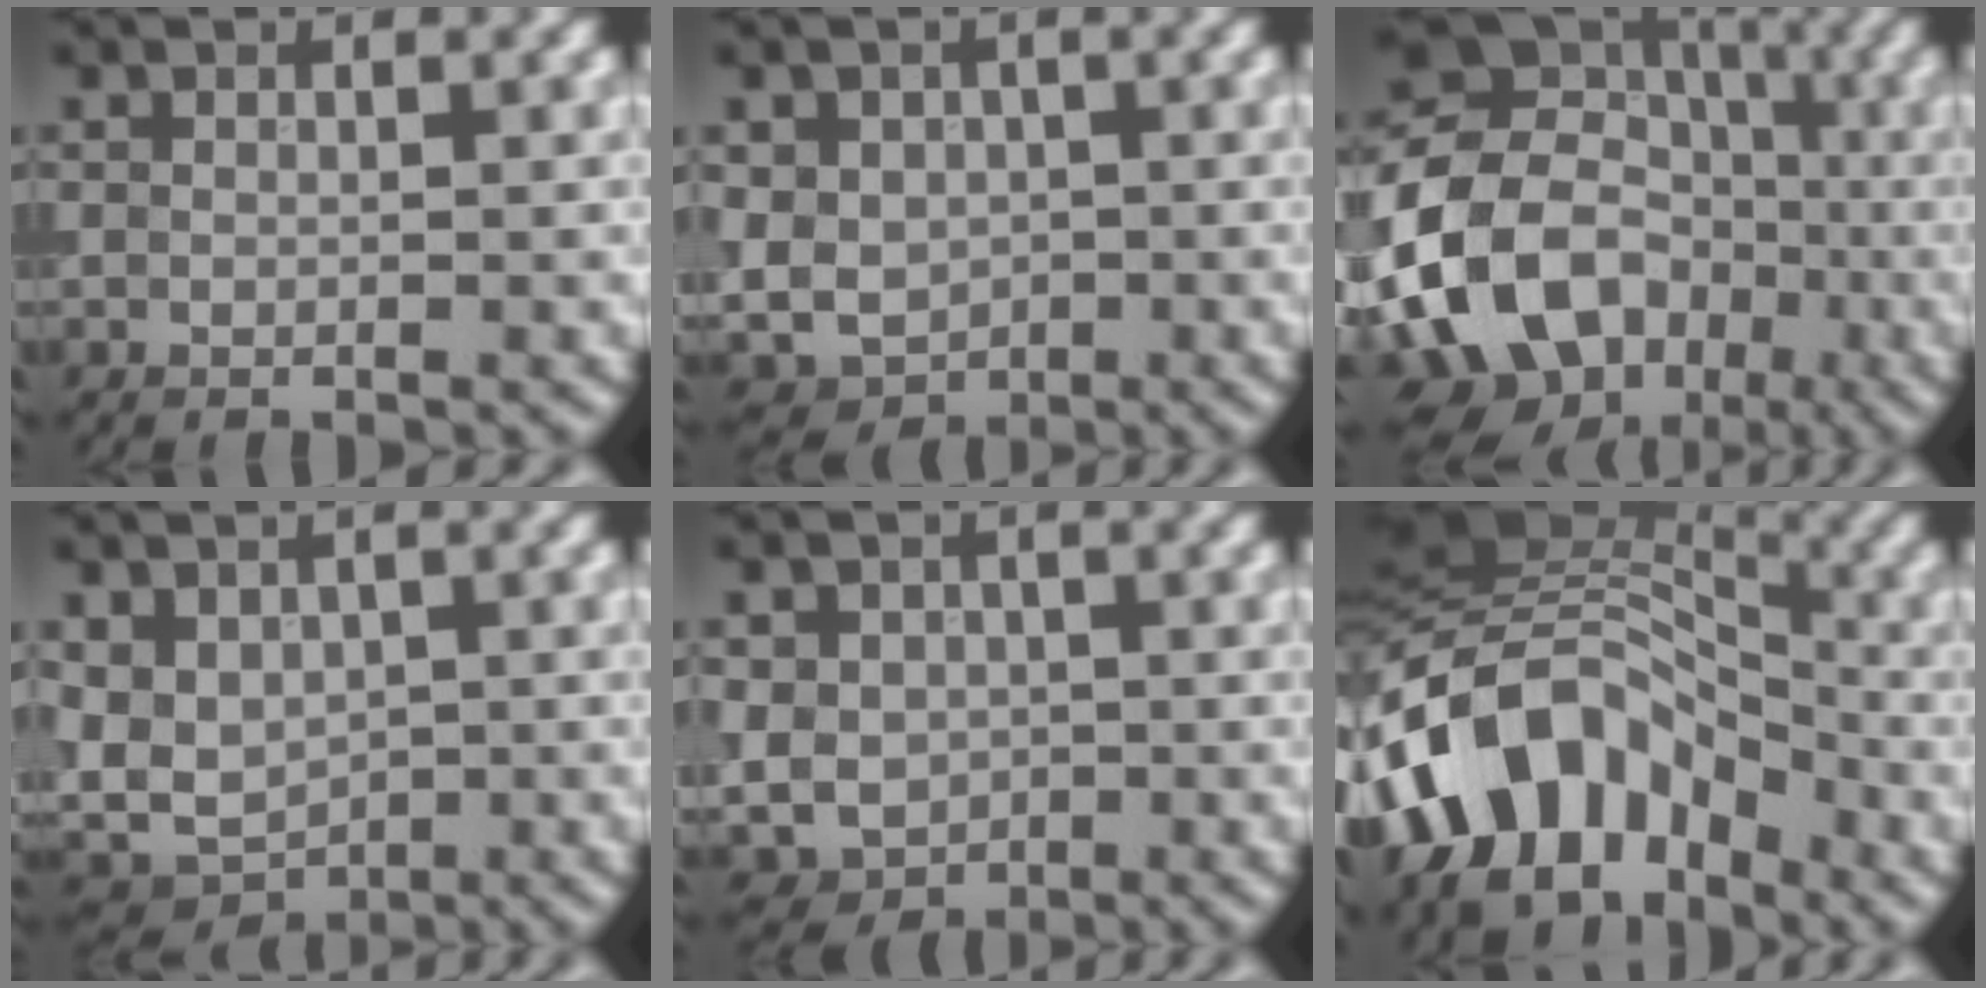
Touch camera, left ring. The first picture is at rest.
{"total": 6.5, "force": [-0.5, 5.7, 3.2], "torque": [-0.064, 0.000, -0.021]}
{"total": 16.4, "force": [-3.9, 13.0, 9.3], "torque": [-0.193, 0.012, -0.078]}
{"total": 6.1, "force": [0.1, 4.7, 3.9], "torque": [-0.083, -0.001, 0.010]}
{"total": 5.8, "force": [-0.6, 5.2, 2.4], "torque": [-0.049, 0.000, -0.025]}
{"total": 13.1, "force": [-5.1, 8.6, 8.4], "torque": [-0.143, 0.018, -0.115]}